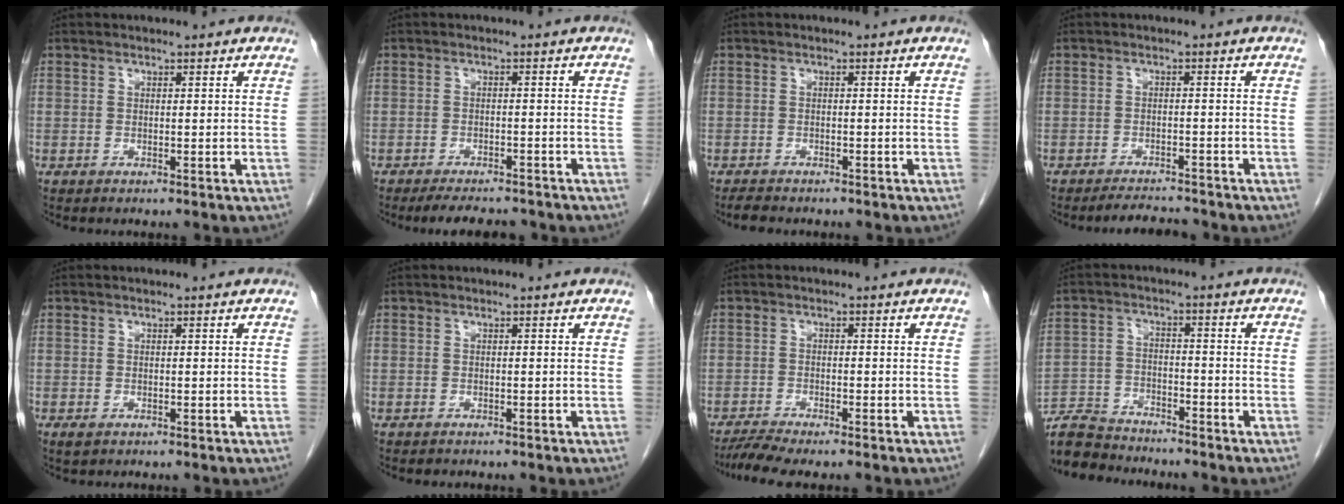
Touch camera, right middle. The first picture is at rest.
{"total": 6.5, "force": [-5.8, 1.7, 2.4], "torque": [-0.035, -0.008, -0.081]}
{"total": 2.8, "force": [-2.5, 0.8, 1.1], "torque": [-0.027, -0.009, -0.036]}
{"total": 3.5, "force": [-3.5, 0.5, 0.5], "torque": [-0.013, -0.013, -0.054]}
{"total": 0.9, "force": [-0.3, 0.5, 0.6], "torque": [-0.010, -0.001, 0.001]}
{"total": 0.5, "force": [-0.4, 0.3, 0.1], "torque": [-0.011, 0.001, -0.007]}
{"total": 3.9, "force": [-3.4, -0.4, 1.9], "torque": [-0.039, -0.015, -0.064]}
{"total": 8.8, "force": [-8.5, 2.2, 1.2], "torque": [-0.027, -0.003, -0.152]}